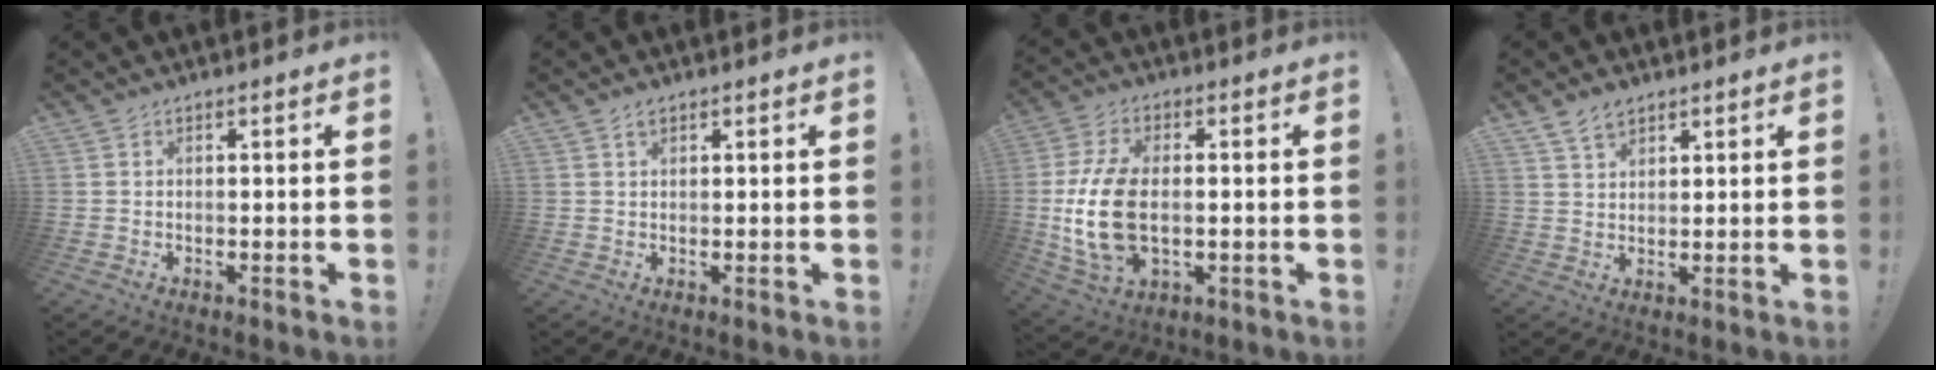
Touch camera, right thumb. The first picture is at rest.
{"total": 1.1, "force": [0.8, 0.5, 0.5], "torque": [-0.009, 0.001, 0.014]}
{"total": 15.5, "force": [-1.0, 9.4, 12.3], "torque": [-0.258, -0.005, -0.013]}
{"total": 4.6, "force": [3.3, 2.7, 1.7], "torque": [-0.035, -0.011, 0.064]}